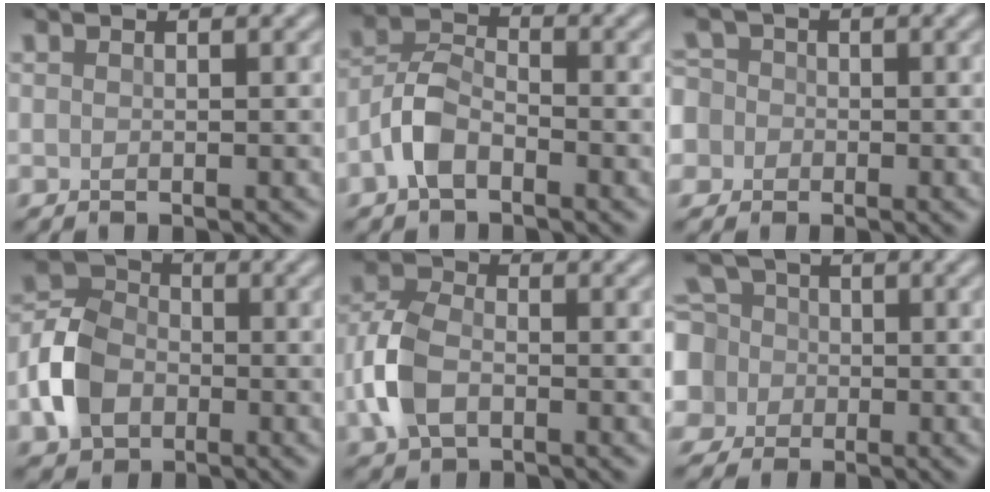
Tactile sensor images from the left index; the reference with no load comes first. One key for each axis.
{"total": 3.8, "fx": -2.0, "fy": 2.1, "fz": 2.5, "tx": -0.048, "ty": 0.011, "tz": -0.050}
{"total": 6.6, "fx": -1.6, "fy": 6.0, "fz": 2.2, "tx": -0.055, "ty": 0.018, "tz": -0.067}
{"total": 5.7, "fx": -1.9, "fy": 4.4, "fz": 3.1, "tx": -0.065, "ty": 0.005, "tz": -0.049}
{"total": 5.5, "fx": -1.6, "fy": 3.6, "fz": 3.7, "tx": -0.093, "ty": 0.002, "tz": -0.041}
{"total": 7.4, "fx": -0.7, "fy": 6.9, "fz": 2.5, "tx": -0.071, "ty": 0.017, "tz": -0.044}